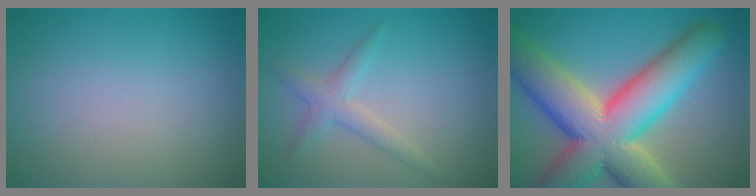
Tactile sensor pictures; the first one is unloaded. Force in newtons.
{"total": 2.2, "press": 2.2, "slide": 0.1}
{"total": 14.4, "press": 14.3, "slide": 1.3}